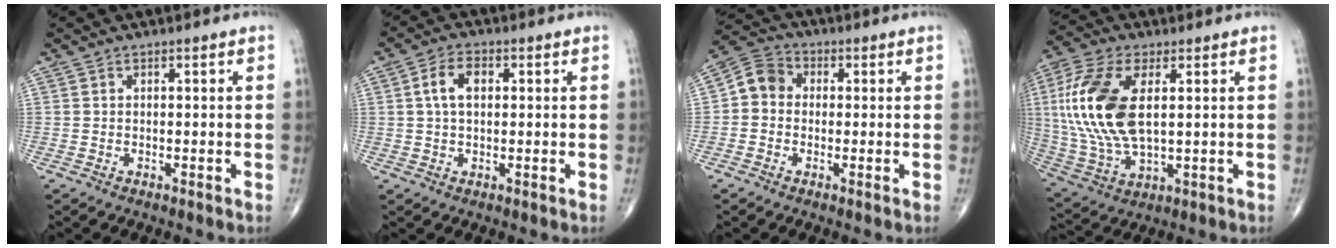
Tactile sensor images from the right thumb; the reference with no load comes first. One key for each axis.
{"total": 5.2, "fx": 1.0, "fy": 3.1, "fz": 4.0, "tx": -0.074, "ty": 0.010, "tz": 0.015}
{"total": 6.2, "fx": -0.2, "fy": 5.4, "fz": 3.1, "tx": -0.039, "ty": 0.021, "tz": -0.019}
{"total": 18.3, "fx": 3.0, "fy": 9.1, "fz": 15.6, "tx": -0.350, "ty": -0.006, "tz": 0.061}